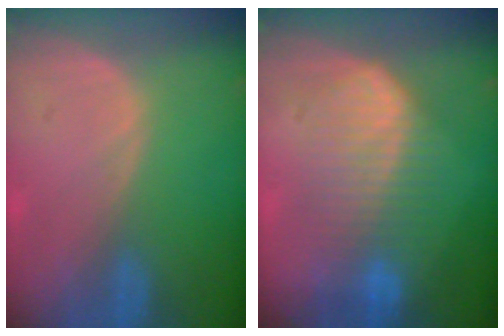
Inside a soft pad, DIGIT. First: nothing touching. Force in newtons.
{"total": 7.8, "press": 7.8, "slide": 0.1}